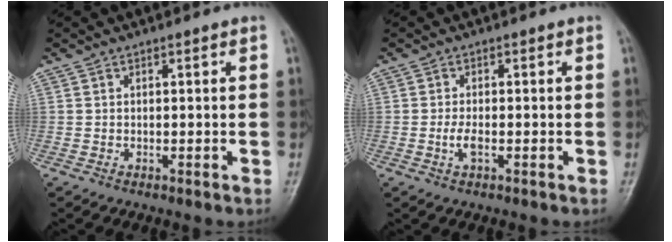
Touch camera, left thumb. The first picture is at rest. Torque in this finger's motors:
{"motor_torque": [-0.35, 0.29, 0.05, -0.03, -0.01]}